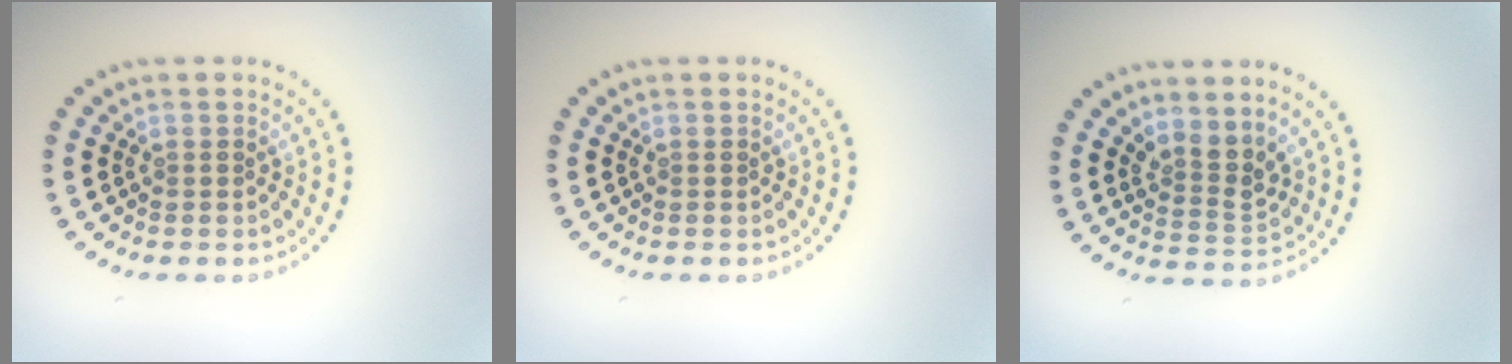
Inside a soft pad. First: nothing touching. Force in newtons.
{"total": 0.0}
{"total": 2.7, "press": 2.0, "slide": 1.8}